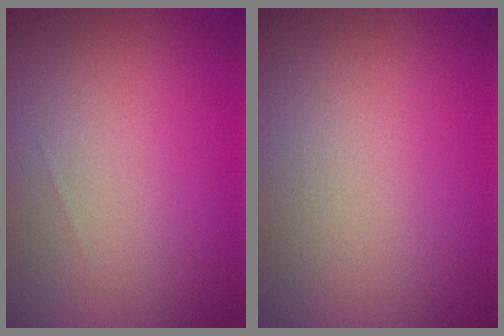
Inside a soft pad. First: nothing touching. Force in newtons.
{"total": 0.0}